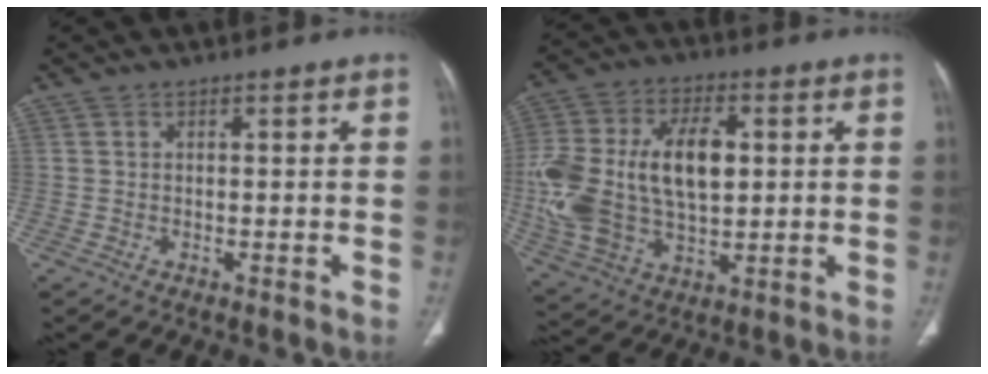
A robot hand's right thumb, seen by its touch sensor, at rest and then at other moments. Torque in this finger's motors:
{"motor_torque": [2.54, 2.46, 1.86, 0.11, 0.40]}